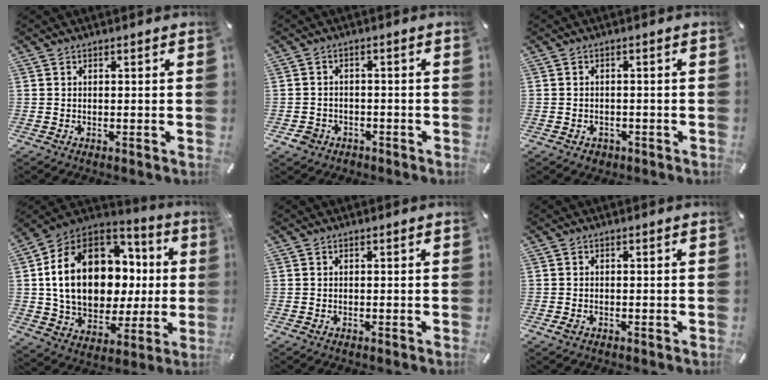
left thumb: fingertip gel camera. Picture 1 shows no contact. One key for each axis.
{"total": 4.0, "fx": -2.1, "fy": 3.3, "fz": 1.0, "tx": -0.028, "ty": 0.004, "tz": -0.042}
{"total": 2.0, "fx": -1.0, "fy": 1.7, "fz": 0.6, "tx": -0.011, "ty": 0.006, "tz": -0.021}
{"total": 20.5, "fx": 3.5, "fy": 15.0, "fz": 13.6, "tx": -0.267, "ty": -0.017, "tz": 0.067}
{"total": 0.0}
{"total": 1.2, "fx": -0.5, "fy": 0.7, "fz": 0.7, "tx": -0.013, "ty": 0.000, "tz": -0.009}